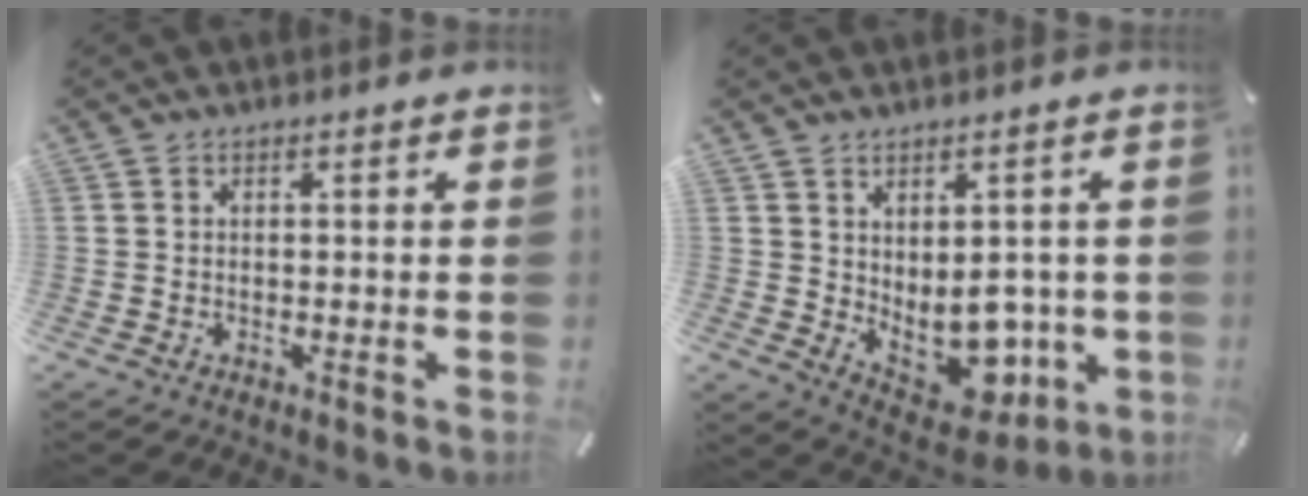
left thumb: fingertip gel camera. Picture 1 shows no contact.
{"total": 9.7, "force": [-0.4, 7.7, 5.9], "torque": [-0.055, -0.029, 0.009]}